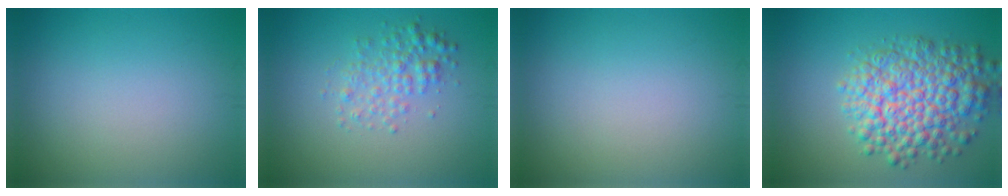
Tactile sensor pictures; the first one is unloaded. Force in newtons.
{"total": 2.6, "press": 2.6, "slide": 0.1}
{"total": 0.0}
{"total": 8.1, "press": 8.1, "slide": 0.2}